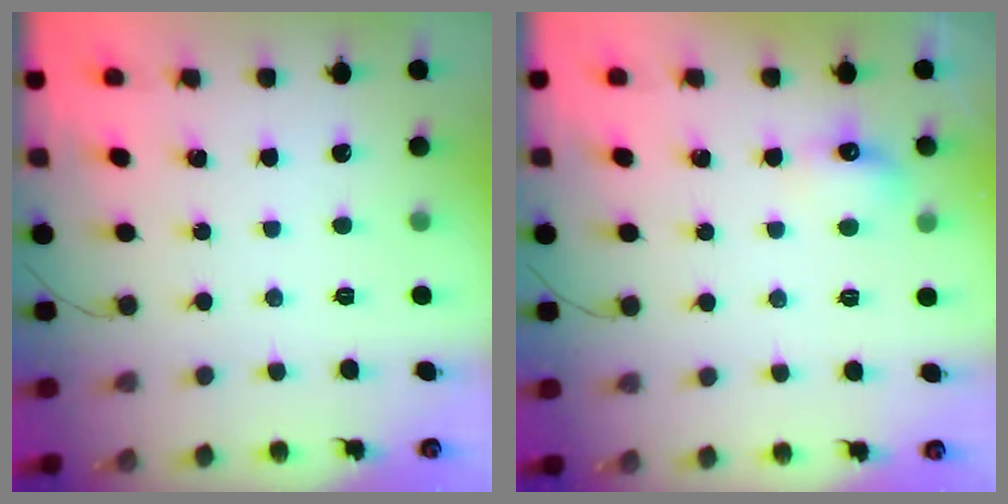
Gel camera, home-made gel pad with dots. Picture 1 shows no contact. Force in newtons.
{"total": 6.0, "press": 5.9, "slide": 1.2}